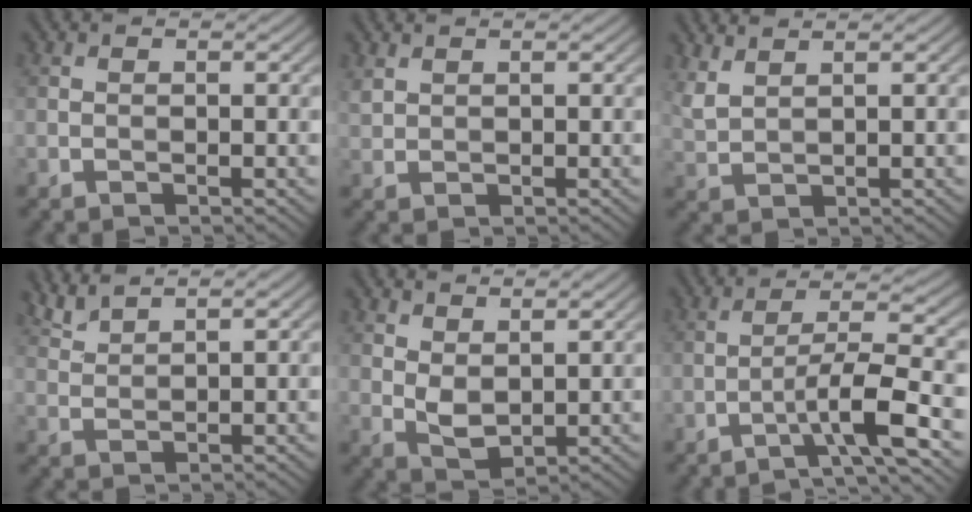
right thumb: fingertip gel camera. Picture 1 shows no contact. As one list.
[{"total": 1.3, "force": [1.1, 0.5, 0.5], "torque": [-0.019, 0.003, 0.028]}, {"total": 2.8, "force": [2.3, 0.6, 1.5], "torque": [-0.040, 0.004, 0.055]}, {"total": 3.2, "force": [2.8, 0.4, 1.5], "torque": [-0.031, 0.009, 0.061]}, {"total": 3.8, "force": [2.0, 2.0, 2.6], "torque": [-0.059, -0.006, 0.042]}, {"total": 7.2, "force": [-3.8, 0.7, 6.2], "torque": [-0.100, 0.021, -0.077]}]